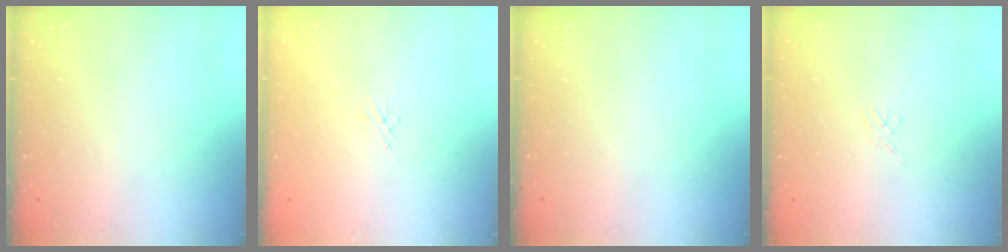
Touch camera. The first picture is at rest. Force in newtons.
{"total": 4.1, "press": 4.1, "slide": 0.5}
{"total": 0.0}
{"total": 1.1, "press": 1.1, "slide": 0.3}